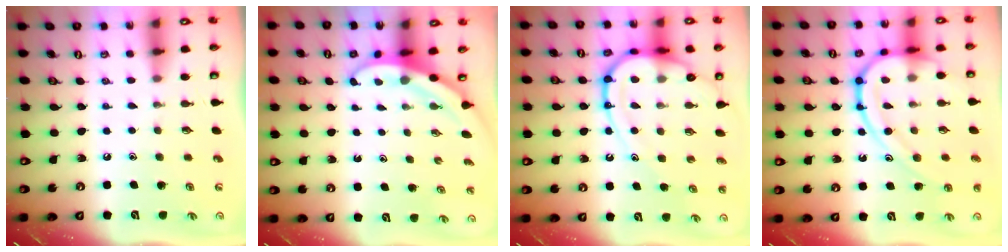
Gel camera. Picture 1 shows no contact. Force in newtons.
{"total": 3.6, "press": 3.6, "slide": 0.2}
{"total": 15.2, "press": 15.2, "slide": 1.4}
{"total": 16.5, "press": 16.5, "slide": 0.8}